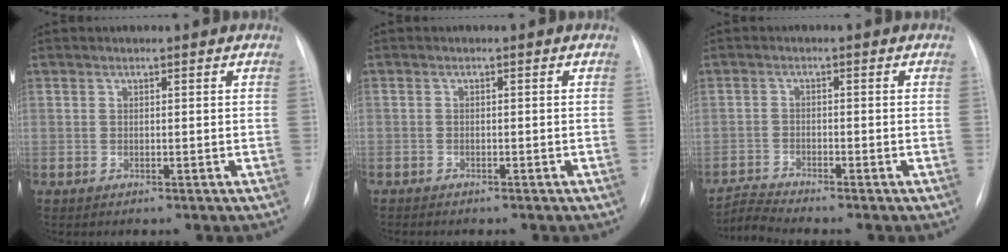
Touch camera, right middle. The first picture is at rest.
{"total": 1.8, "force": [-1.5, 0.8, 0.6], "torque": [-0.009, 0.001, -0.019]}
{"total": 3.3, "force": [-3.0, -1.3, -0.5], "torque": [-0.001, -0.016, -0.059]}